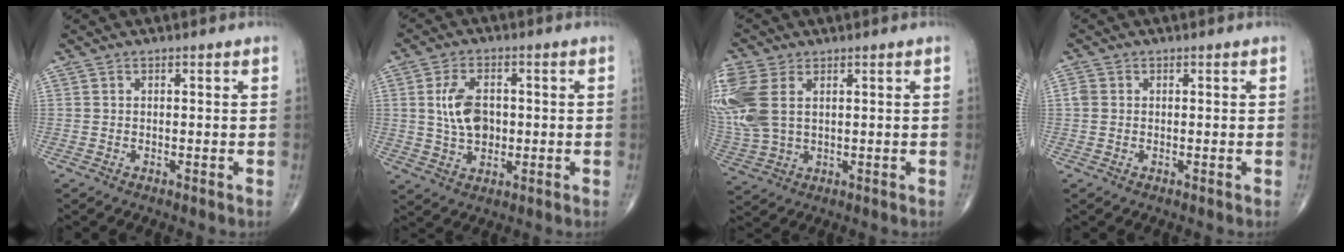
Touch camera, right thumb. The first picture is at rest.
{"total": 8.0, "force": [0.6, 5.1, 6.1], "torque": [-0.102, -0.001, 0.015]}
{"total": 14.5, "force": [3.7, 9.3, 10.5], "torque": [-0.288, -0.001, 0.082]}
{"total": 1.7, "force": [0.1, 1.4, 0.9], "torque": [-0.022, 0.003, 0.002]}